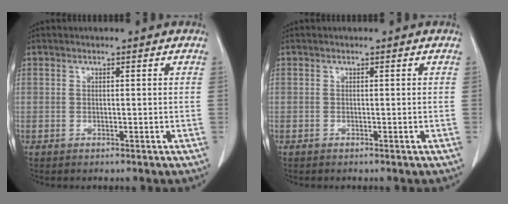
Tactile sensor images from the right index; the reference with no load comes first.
{"total": 0.0}